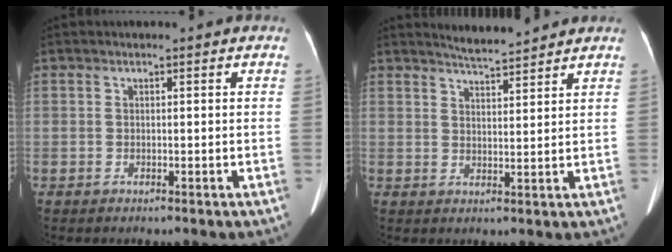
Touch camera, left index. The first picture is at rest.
{"total": 4.8, "force": [4.7, -0.1, 1.1], "torque": [-0.026, 0.004, 0.078]}